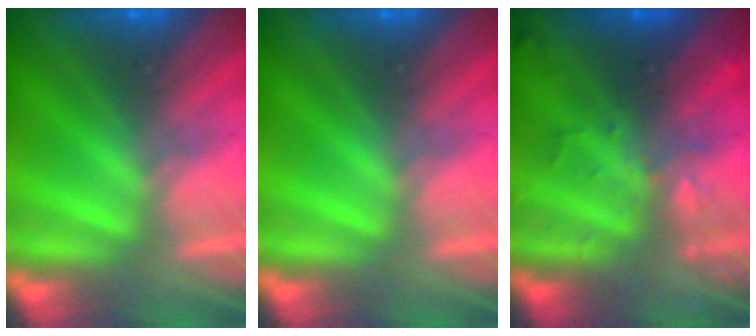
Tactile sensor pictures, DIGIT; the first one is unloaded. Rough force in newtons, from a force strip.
{"total": 0.0}
{"total": 2.8}